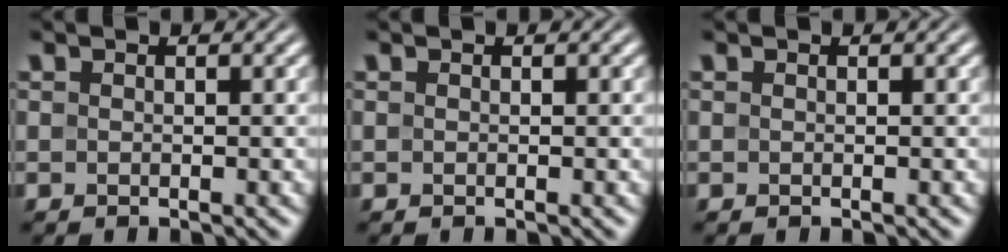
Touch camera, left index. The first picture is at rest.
{"total": 0.0}
{"total": 0.0}